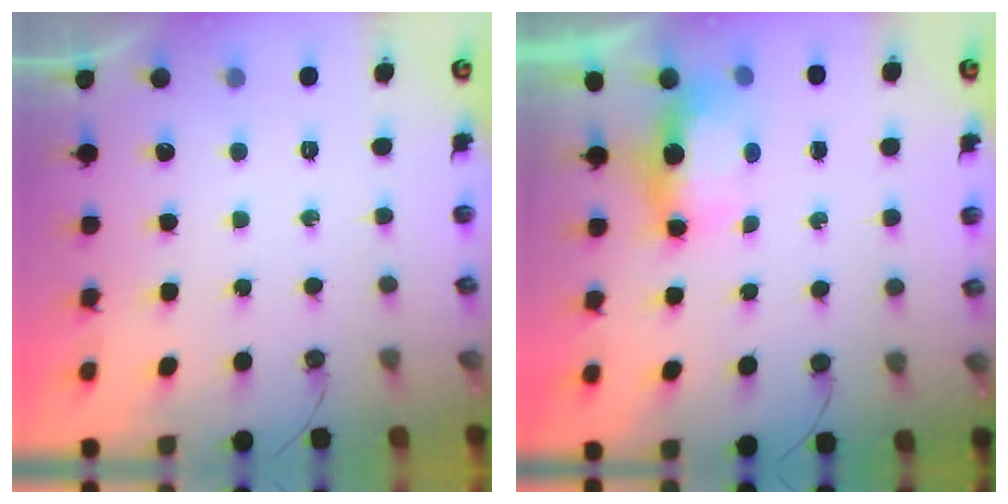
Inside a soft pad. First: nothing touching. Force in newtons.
{"total": 6.1, "press": 6.0, "slide": 1.0}